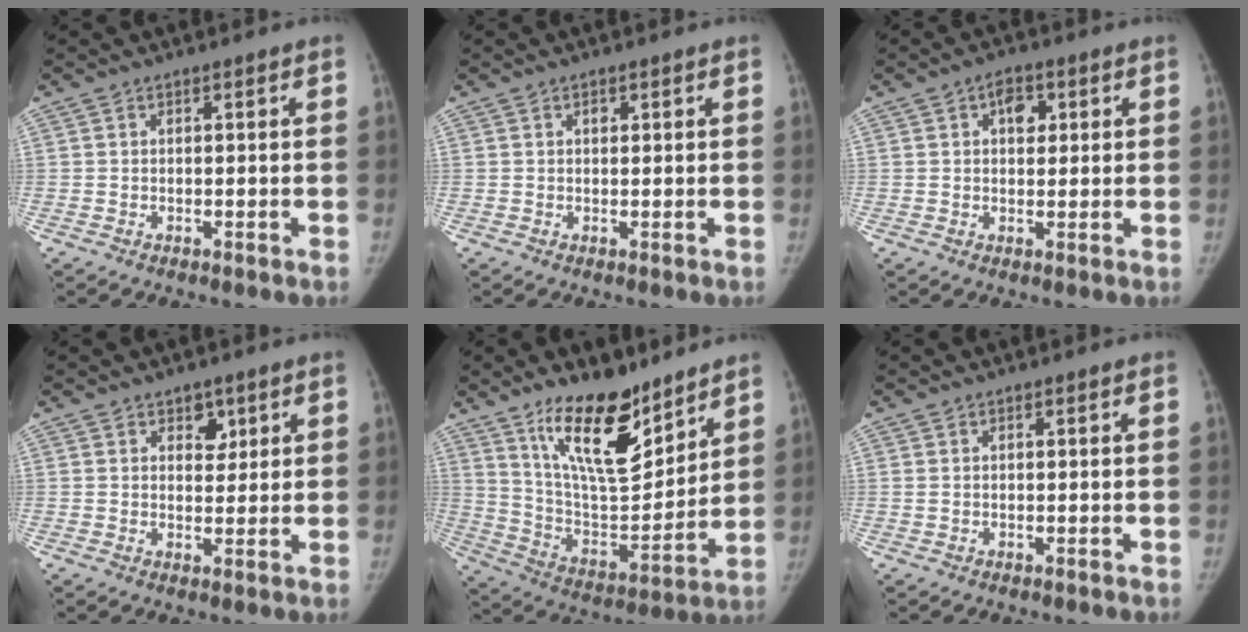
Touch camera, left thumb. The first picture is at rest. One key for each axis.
{"total": 1.1, "fx": 0.6, "fy": 0.7, "fz": 0.6, "tx": -0.003, "ty": -0.002, "tz": 0.008}
{"total": 4.5, "fx": 1.6, "fy": 2.9, "fz": 3.0, "tx": -0.025, "ty": -0.002, "tz": 0.020}
{"total": 3.7, "fx": 2.1, "fy": 2.5, "fz": 1.8, "tx": 0.000, "ty": -0.013, "tz": 0.033}
{"total": 19.6, "fx": 13.2, "fy": 7.6, "fz": 12.3, "tx": -0.161, "ty": -0.093, "tz": 0.238}
{"total": 0.5, "fx": 0.3, "fy": 0.3, "fz": 0.3, "tx": -0.005, "ty": -0.001, "tz": 0.006}